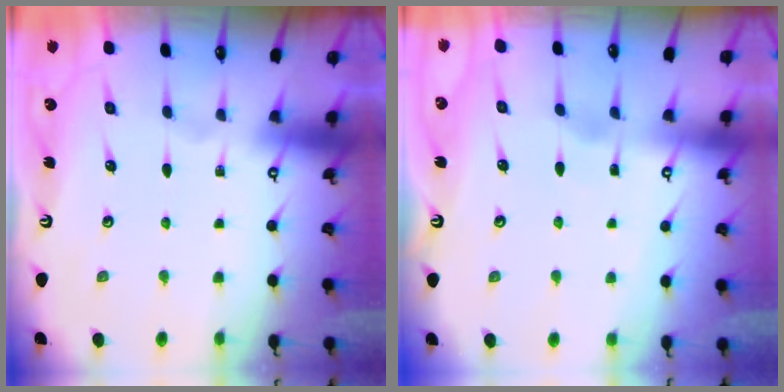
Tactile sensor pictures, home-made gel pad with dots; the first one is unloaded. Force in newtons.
{"total": 2.6, "press": 2.5, "slide": 0.2}